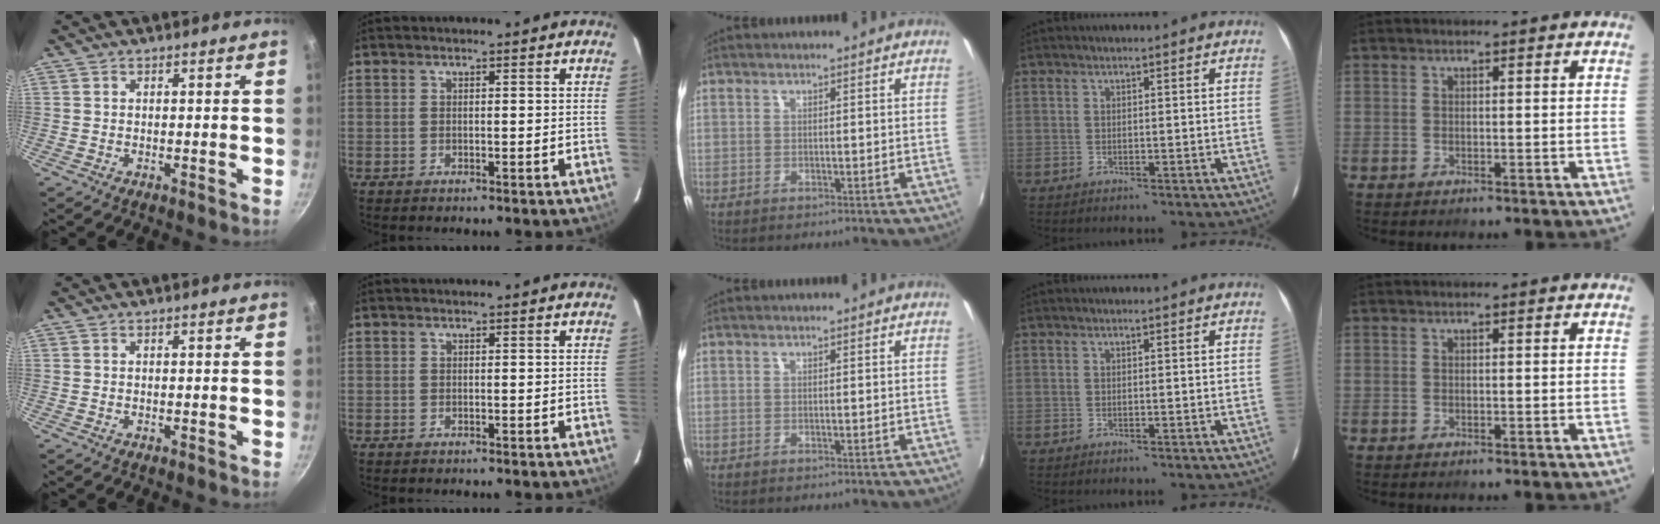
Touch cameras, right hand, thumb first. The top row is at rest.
{}